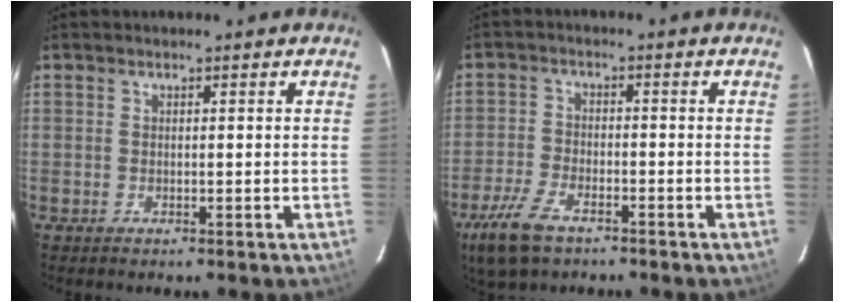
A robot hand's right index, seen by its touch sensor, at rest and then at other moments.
{"total": 9.3, "force": [-6.2, 4.3, 5.3], "torque": [-0.140, -0.013, -0.123]}